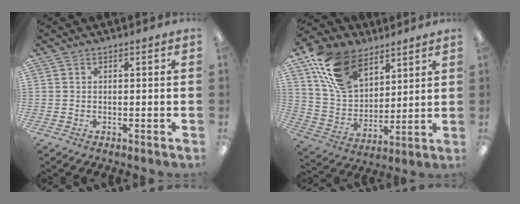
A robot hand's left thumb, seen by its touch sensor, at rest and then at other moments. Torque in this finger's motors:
{"motor_torque": [0.40, 0.50, 1.83, -0.94, 0.45]}